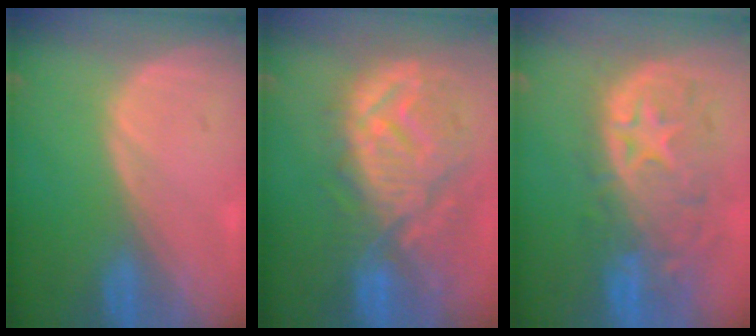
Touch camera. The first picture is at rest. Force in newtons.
{"total": 12.2, "press": 11.0, "slide": 5.4}
{"total": 11.2, "press": 9.7, "slide": 5.5}